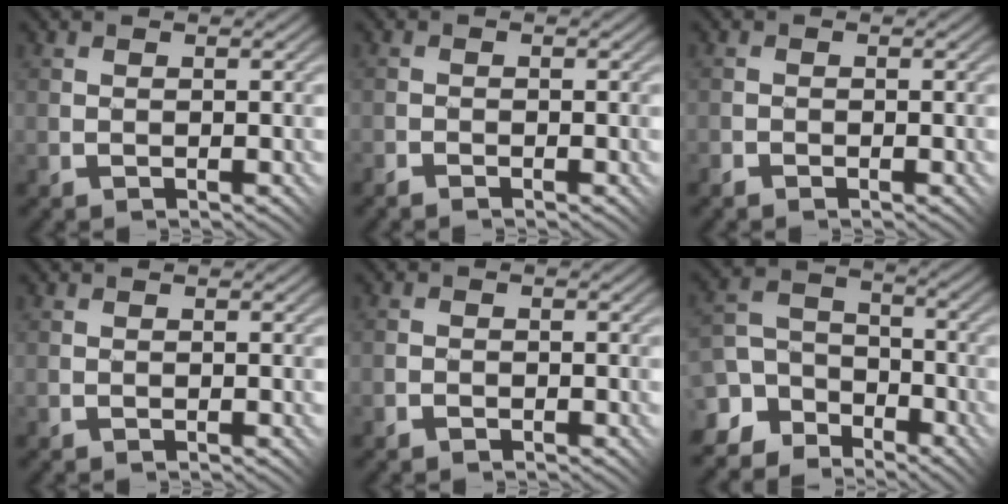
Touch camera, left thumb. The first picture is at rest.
{"total": 1.2, "force": [-1.1, 0.2, 0.3], "torque": [-0.006, 0.003, -0.024]}
{"total": 0.9, "force": [-0.9, 0.3, 0.2], "torque": [-0.006, 0.001, -0.020]}
{"total": 0.0}
{"total": 0.9, "force": [-0.7, 0.5, 0.2], "torque": [-0.001, 0.003, -0.015]}
{"total": 8.7, "force": [-5.3, 6.4, 2.6], "torque": [-0.084, -0.005, -0.099]}